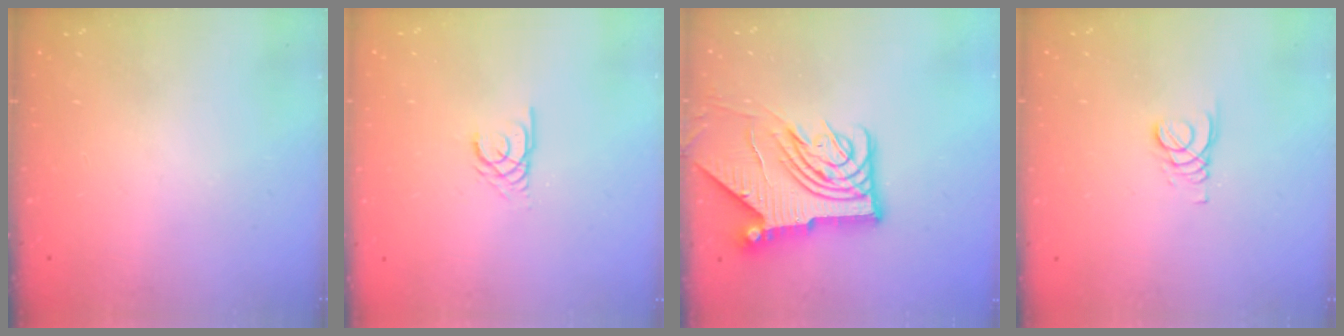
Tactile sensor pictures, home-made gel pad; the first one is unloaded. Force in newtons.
{"total": 2.2, "press": 2.2, "slide": 0.3}
{"total": 14.7, "press": 14.6, "slide": 1.7}
{"total": 2.1, "press": 2.1, "slide": 0.1}